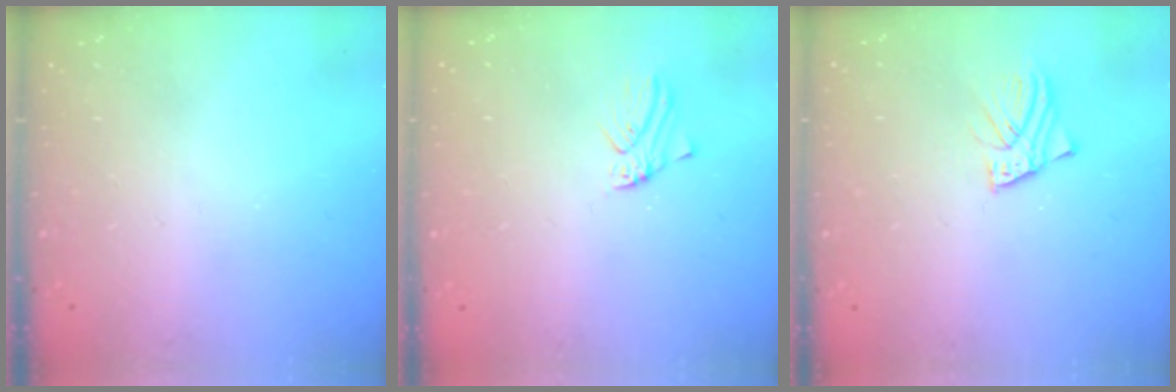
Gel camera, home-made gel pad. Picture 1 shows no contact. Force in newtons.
{"total": 0.0}
{"total": 3.0, "press": 2.9, "slide": 0.3}